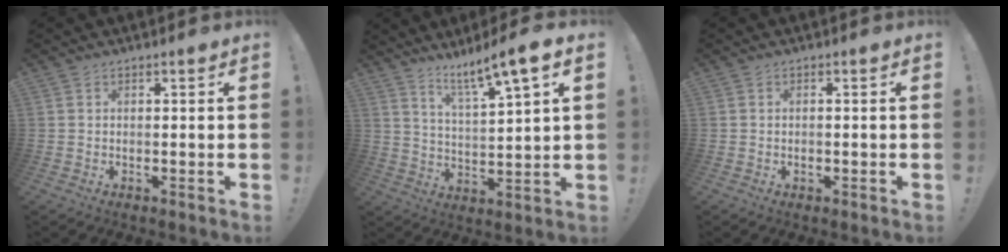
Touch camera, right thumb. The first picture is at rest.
{"total": 10.1, "force": [7.4, 0.4, 7.0], "torque": [-0.115, -0.049, 0.115]}
{"total": 0.7, "force": [-0.5, 0.4, 0.4], "torque": [-0.009, 0.002, -0.009]}